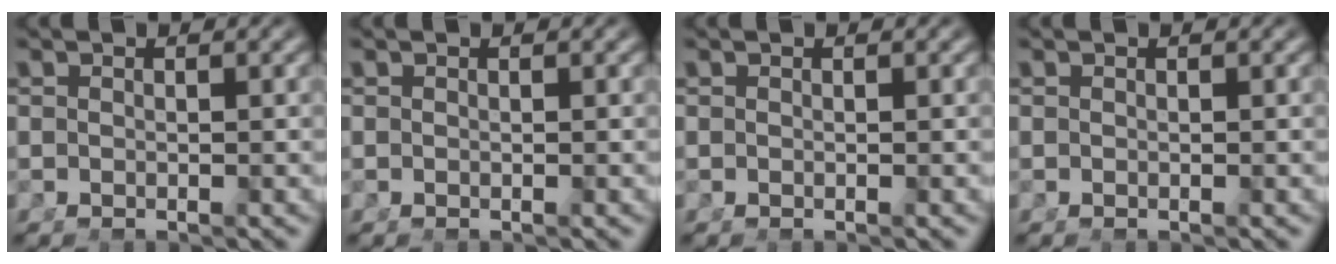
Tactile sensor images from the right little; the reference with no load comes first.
{"total": 0.0}
{"total": 0.0}
{"total": 0.0}